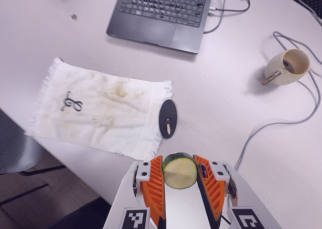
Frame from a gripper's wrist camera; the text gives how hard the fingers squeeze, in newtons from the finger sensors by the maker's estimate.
{"total": 10.6, "left": 10.5, "right": 10.7}